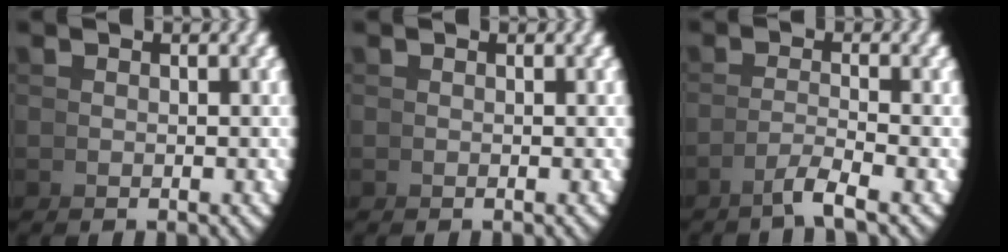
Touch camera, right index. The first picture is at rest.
{"total": 0.0}
{"total": 2.3, "force": [-1.3, -0.8, 1.7], "torque": [-0.024, 0.000, -0.021]}